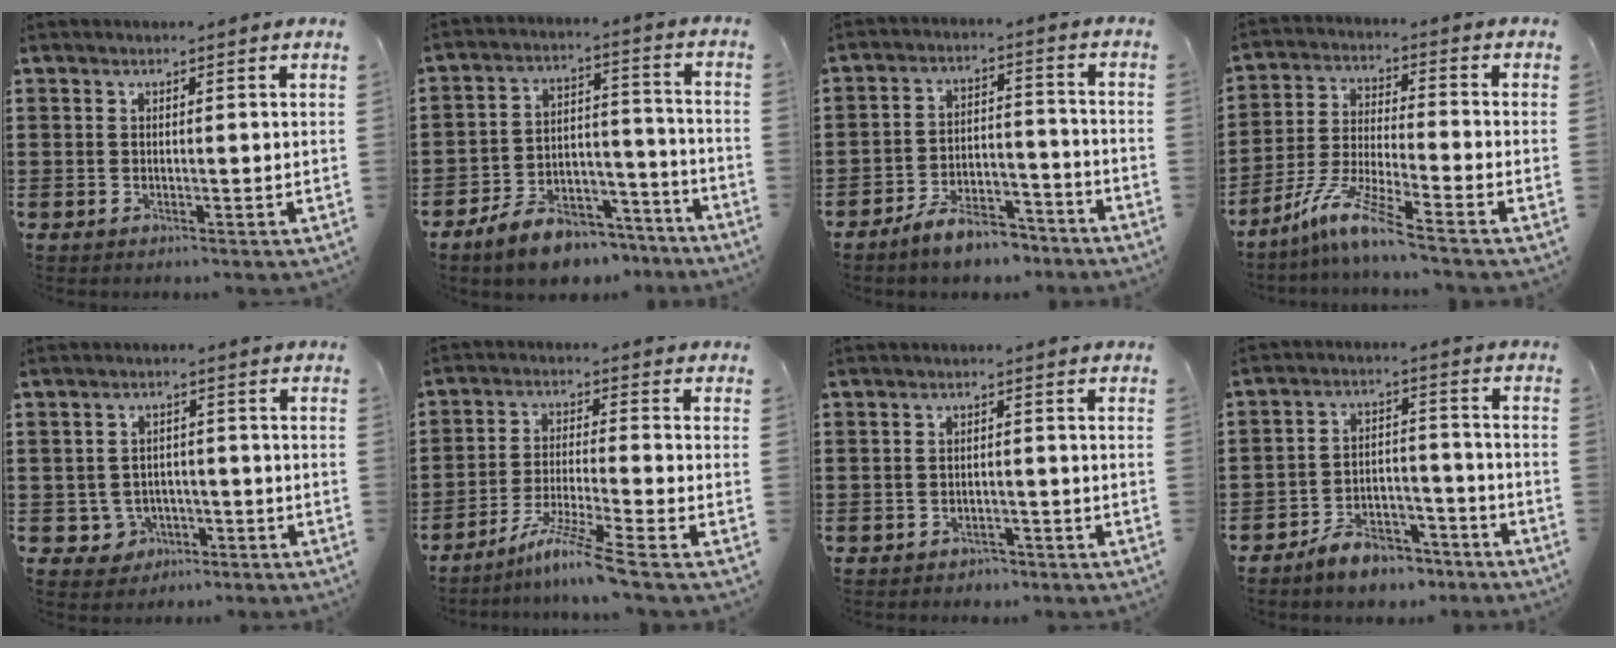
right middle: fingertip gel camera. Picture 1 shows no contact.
{"total": 8.1, "force": [-6.9, 3.2, 2.8], "torque": [-0.049, 0.034, -0.130]}
{"total": 6.7, "force": [-6.0, 1.7, 2.4], "torque": [-0.039, 0.012, -0.113]}
{"total": 8.6, "force": [-6.6, -0.1, 5.5], "torque": [-0.120, -0.013, -0.133]}
{"total": 3.1, "force": [-1.9, 2.4, 0.7], "torque": [-0.021, 0.003, -0.041]}
{"total": 7.1, "force": [-5.6, -0.7, 4.3], "torque": [-0.084, -0.014, -0.106]}
{"total": 1.5, "force": [-1.4, 0.5, -0.1], "torque": [-0.005, 0.002, -0.032]}
{"total": 6.1, "force": [-5.6, 2.0, 1.5], "torque": [-0.029, 0.016, -0.110]}